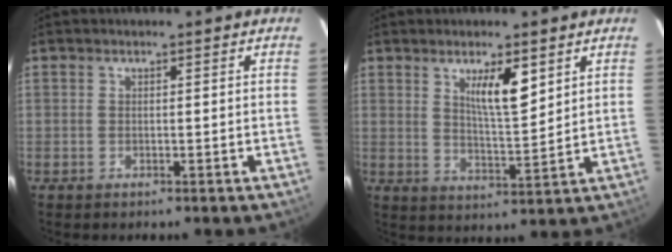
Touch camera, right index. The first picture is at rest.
{"total": 6.6, "force": [3.3, 1.2, 5.6], "torque": [-0.097, -0.009, 0.060]}